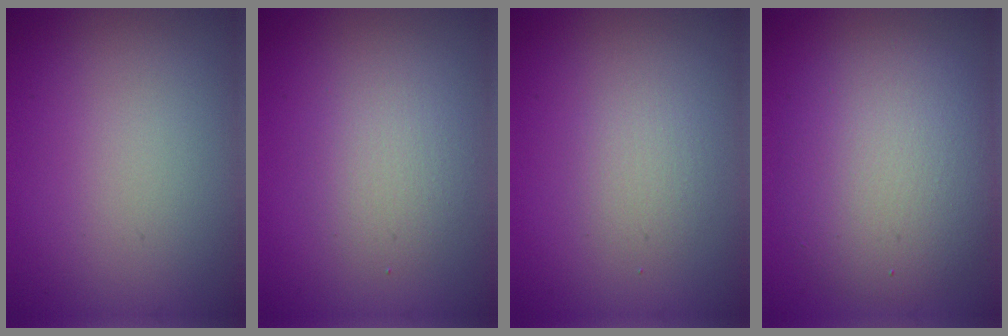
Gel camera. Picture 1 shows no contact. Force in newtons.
{"total": 2.3, "press": 2.3, "slide": 0.2}
{"total": 1.5, "press": 1.5, "slide": 0.1}
{"total": 6.8, "press": 6.8, "slide": 0.7}